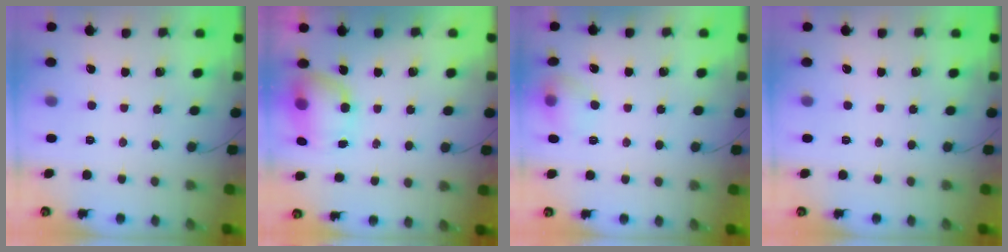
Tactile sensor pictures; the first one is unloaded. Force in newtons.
{"total": 8.3, "press": 8.3, "slide": 0.9}
{"total": 8.2, "press": 8.0, "slide": 1.4}
{"total": 0.0}